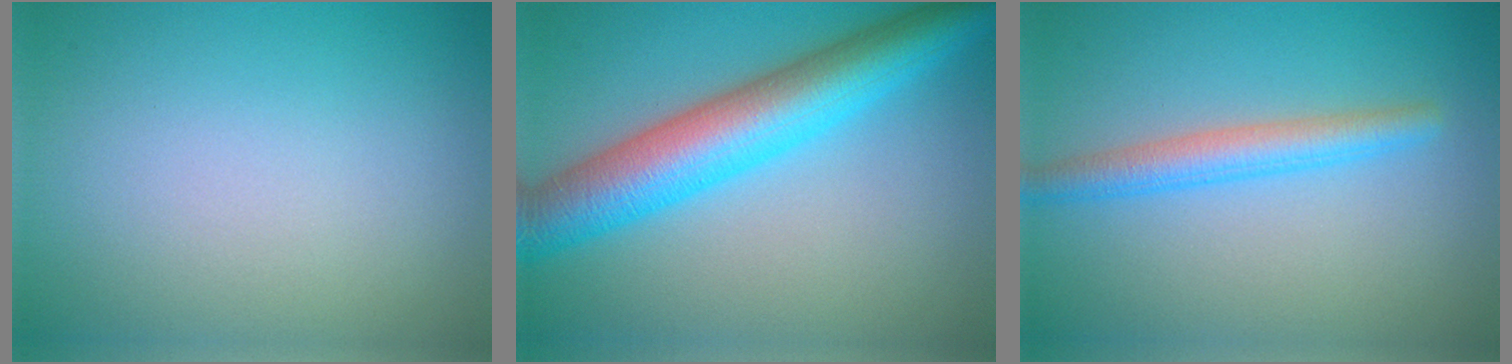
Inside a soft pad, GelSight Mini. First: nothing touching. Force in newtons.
{"total": 8.5, "press": 8.5, "slide": 0.2}
{"total": 3.0, "press": 3.0, "slide": 0.1}